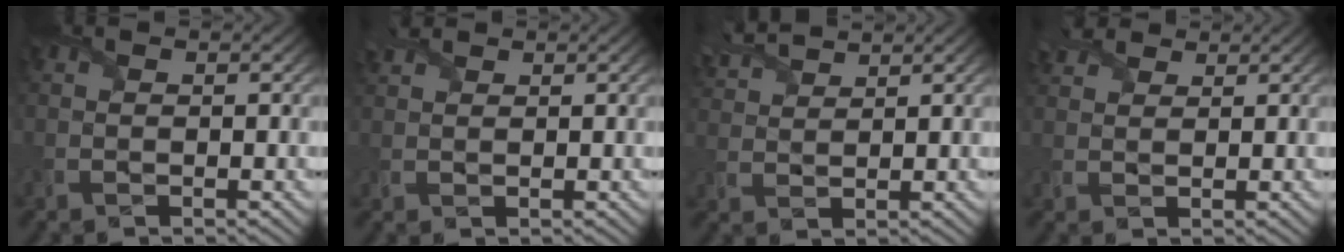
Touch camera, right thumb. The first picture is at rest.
{"total": 2.3, "force": [1.8, 1.1, 0.9], "torque": [-0.026, 0.011, 0.039]}
{"total": 5.0, "force": [4.4, 1.2, 2.1], "torque": [-0.060, 0.018, 0.090]}
{"total": 3.3, "force": [2.6, 1.6, 1.4], "torque": [-0.036, 0.013, 0.053]}